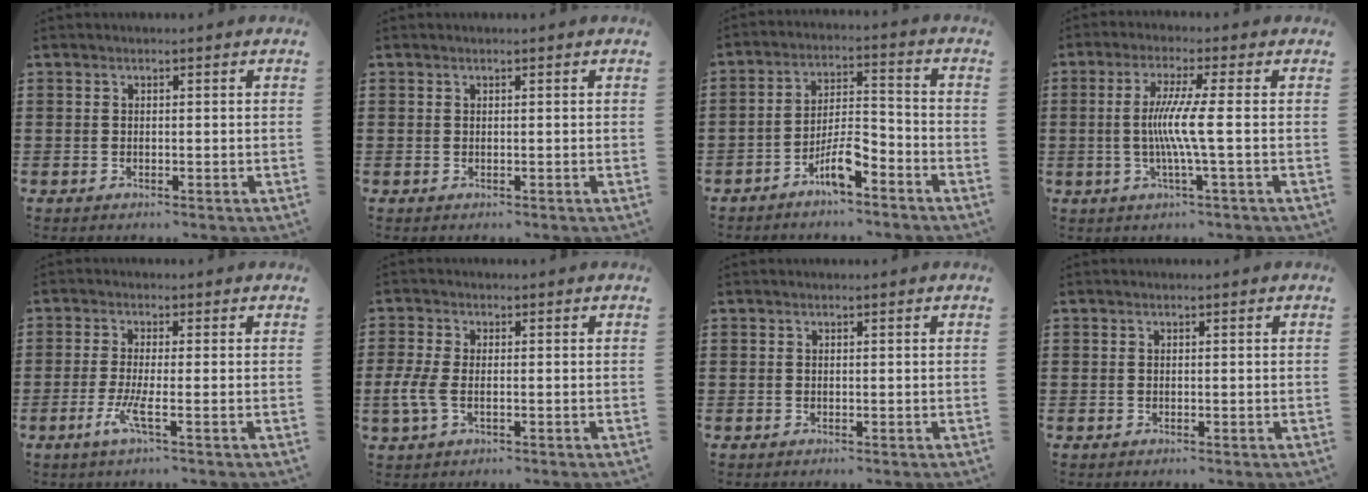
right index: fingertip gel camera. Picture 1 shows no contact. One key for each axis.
{"total": 0.0}
{"total": 6.5, "fx": -4.6, "fy": 1.7, "fz": 4.4, "tx": -0.091, "ty": 0.005, "tz": -0.088}
{"total": 6.9, "fx": -0.5, "fy": -0.7, "fz": 6.8, "tx": -0.137, "ty": -0.014, "tz": -0.020}
{"total": 4.3, "fx": -1.7, "fy": 0.2, "fz": 3.9, "tx": -0.092, "ty": -0.019, "tz": -0.038}
{"total": 3.9, "fx": -1.2, "fy": 2.0, "fz": 3.2, "tx": -0.092, "ty": -0.009, "tz": -0.031}
{"total": 0.0}
{"total": 0.0}